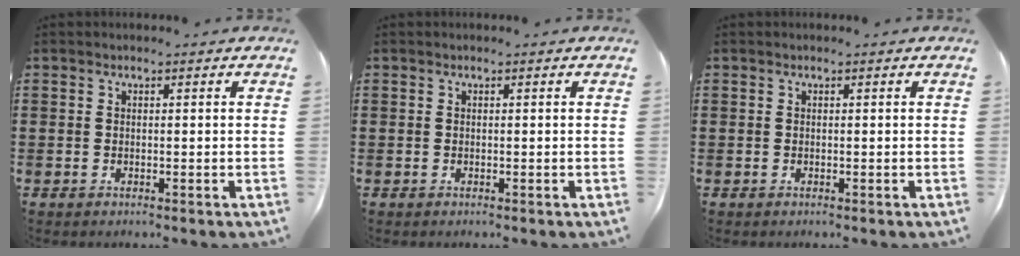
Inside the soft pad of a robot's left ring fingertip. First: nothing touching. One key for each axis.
{"total": 0.0}
{"total": 0.0}